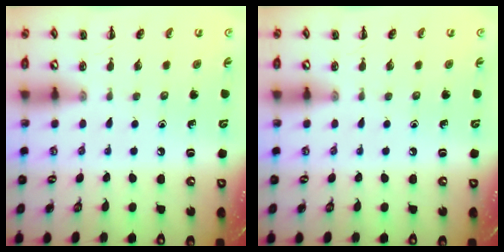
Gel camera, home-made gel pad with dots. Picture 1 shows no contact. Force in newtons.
{"total": 0.0}